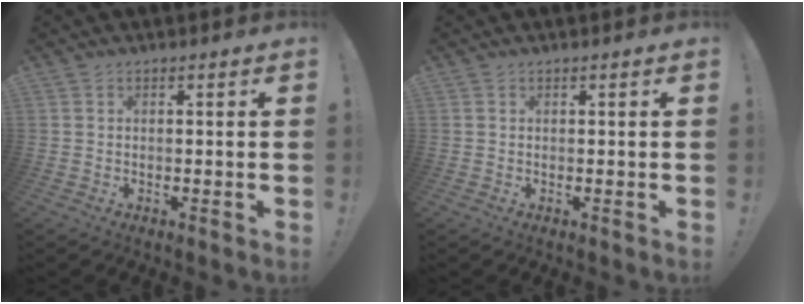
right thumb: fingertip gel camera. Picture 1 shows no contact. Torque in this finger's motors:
{"motor_torque": [0.00, 0.00, -0.05, -0.06, 0.00]}